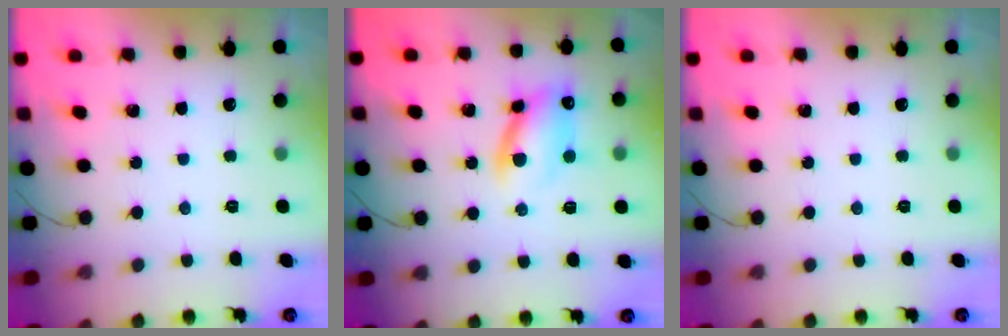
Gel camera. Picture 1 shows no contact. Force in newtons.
{"total": 11.7, "press": 11.6, "slide": 1.8}
{"total": 0.0}